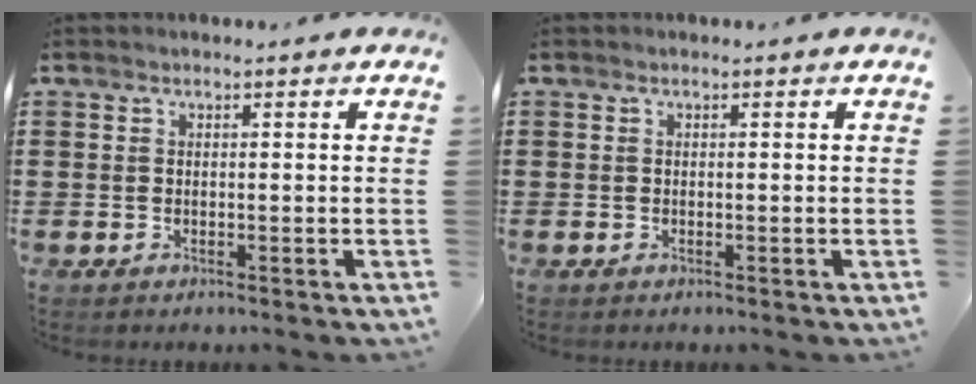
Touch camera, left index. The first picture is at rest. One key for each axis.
{"total": 0.0}